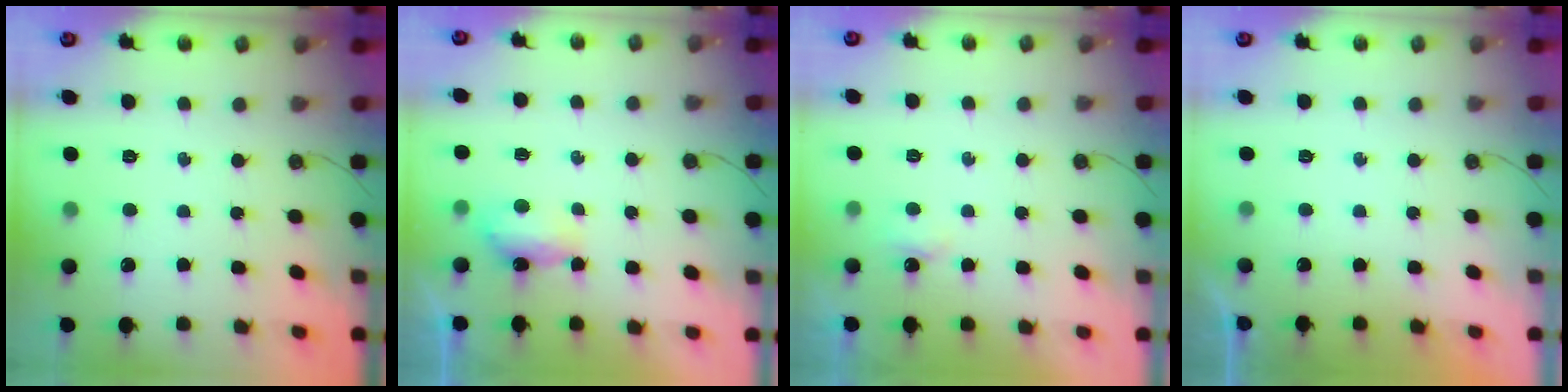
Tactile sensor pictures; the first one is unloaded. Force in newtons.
{"total": 4.5, "press": 4.4, "slide": 0.8}
{"total": 2.7, "press": 2.6, "slide": 0.5}
{"total": 0.0}